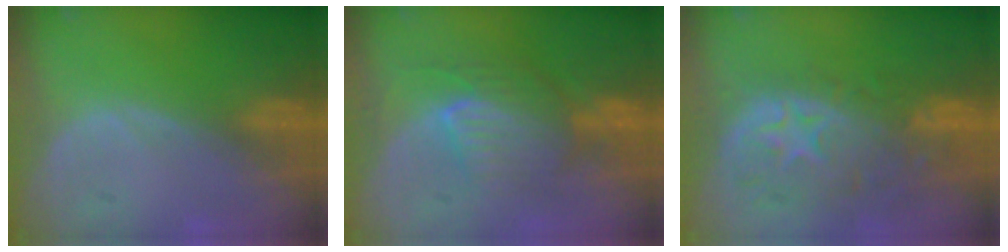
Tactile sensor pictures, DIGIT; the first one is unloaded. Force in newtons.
{"total": 7.7, "press": 7.7, "slide": 0.1}
{"total": 11.0, "press": 9.8, "slide": 5.1}